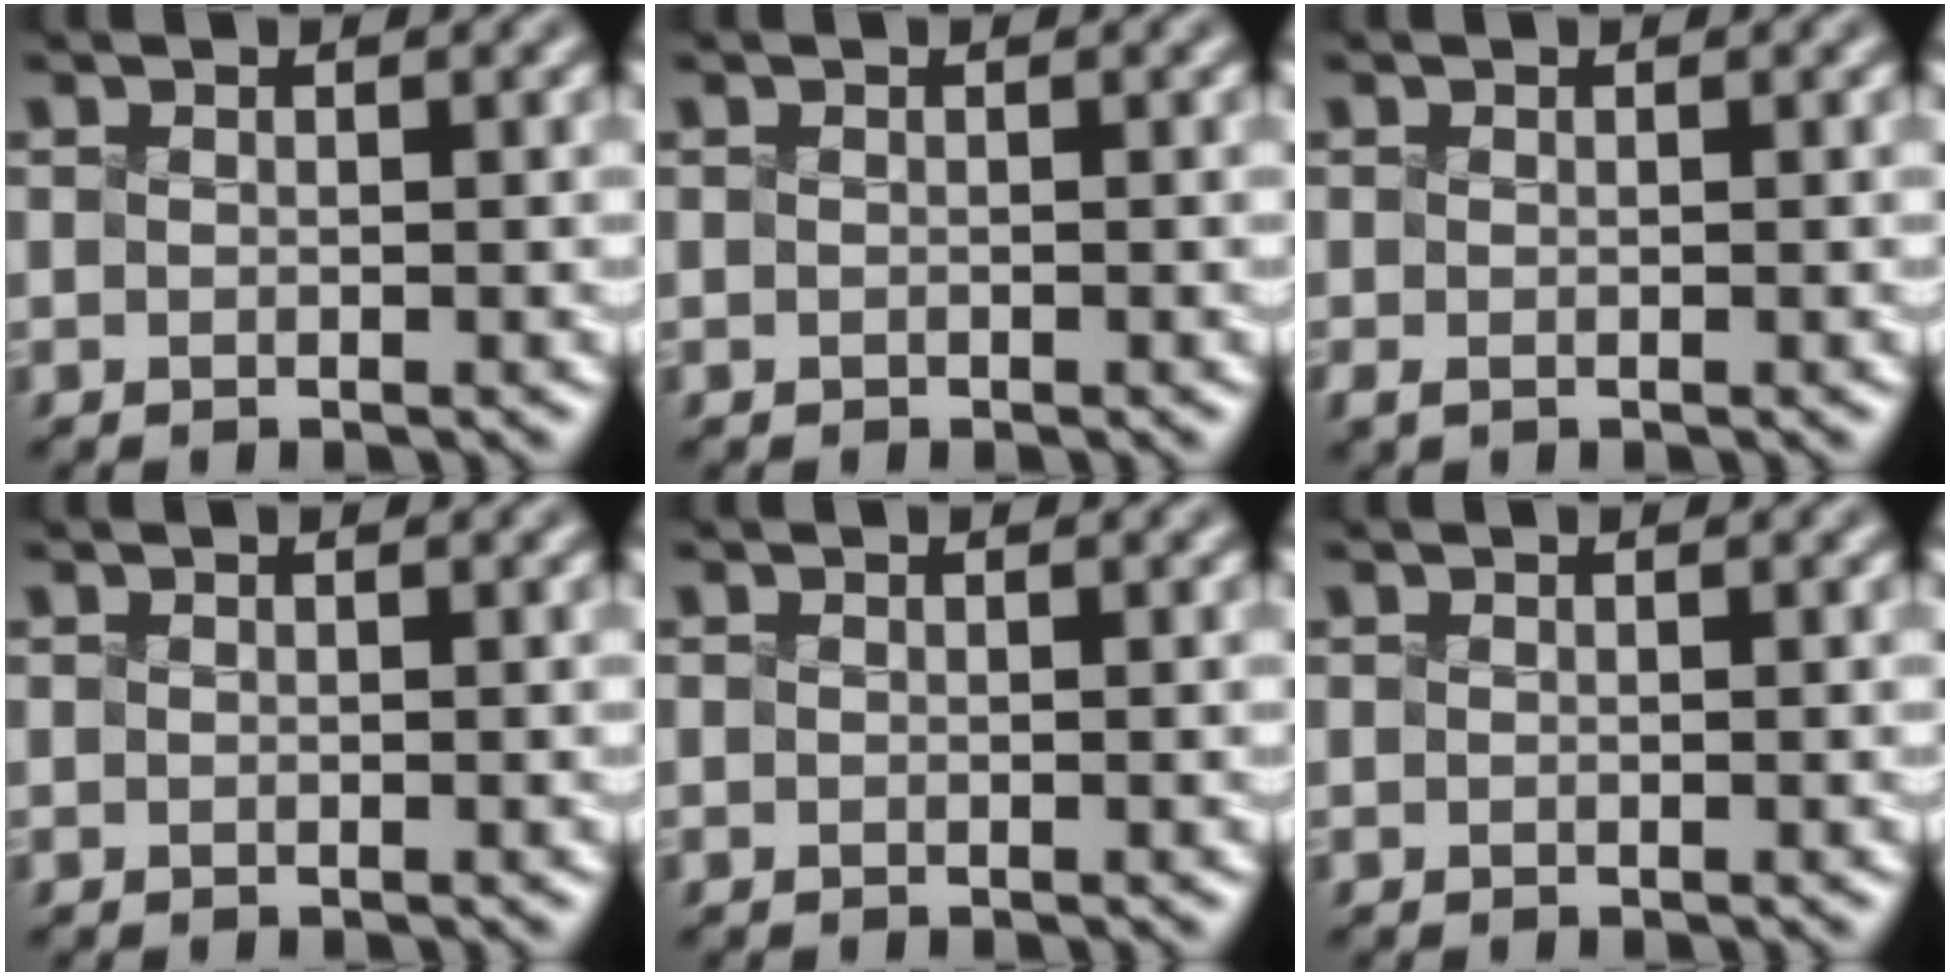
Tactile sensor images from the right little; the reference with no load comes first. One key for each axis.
{"total": 0.0}
{"total": 0.8, "fx": -0.3, "fy": 0.4, "fz": 0.6, "tx": -0.018, "ty": -0.006, "tz": -0.007}
{"total": 0.0}
{"total": 0.0}
{"total": 0.0}